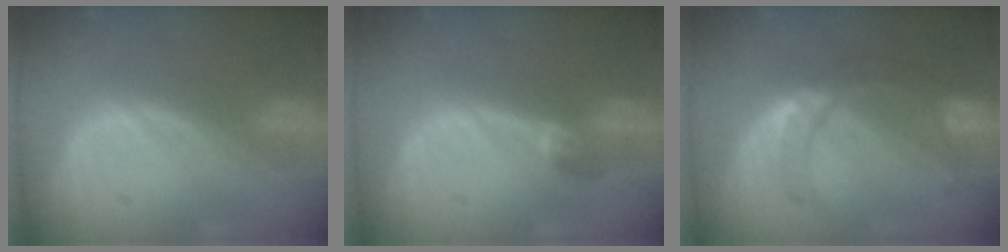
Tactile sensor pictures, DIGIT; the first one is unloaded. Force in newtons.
{"total": 2.7, "press": 2.7, "slide": 0.3}
{"total": 7.0, "press": 6.9, "slide": 1.2}